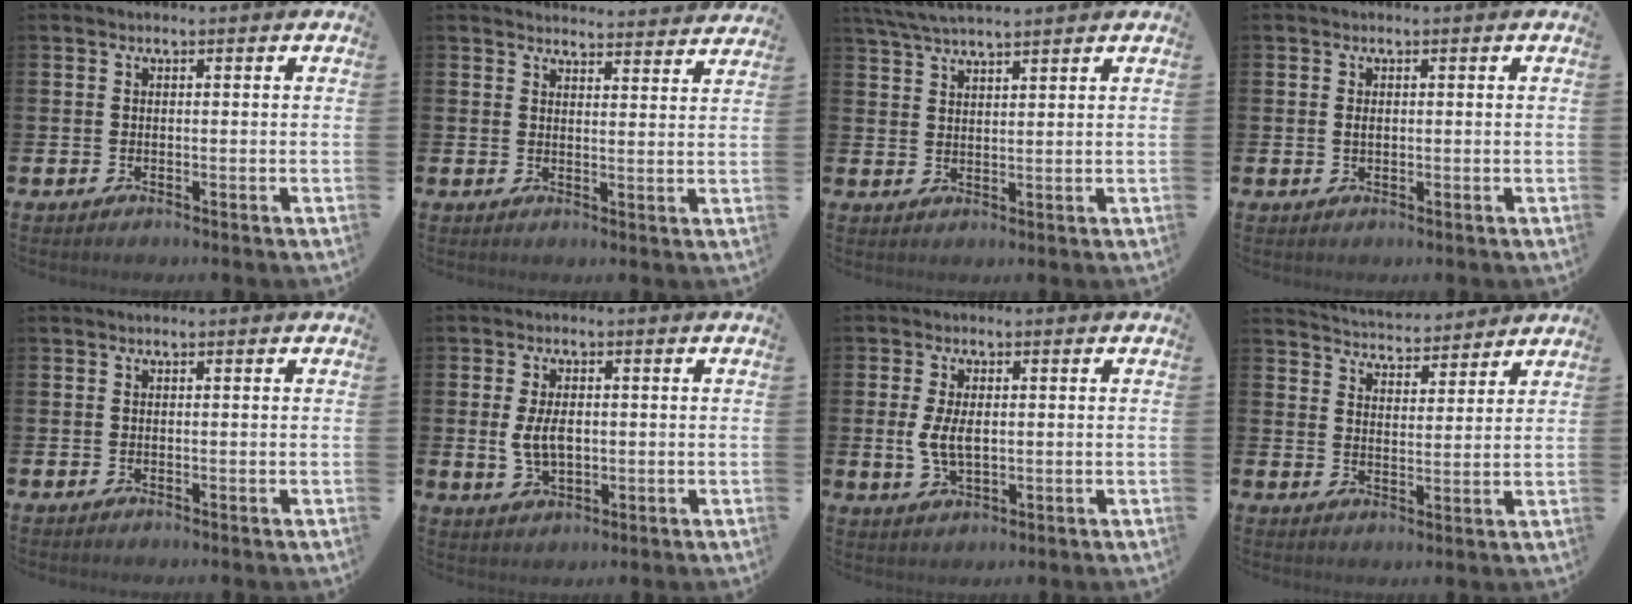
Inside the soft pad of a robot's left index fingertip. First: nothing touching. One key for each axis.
{"total": 3.6, "fx": 3.6, "fy": 0.2, "fz": 0.0, "tx": 0.001, "ty": -0.028, "tz": 0.063}
{"total": 4.7, "fx": 4.4, "fy": 0.5, "fz": 1.6, "tx": -0.049, "ty": -0.010, "tz": 0.082}
{"total": 0.8, "fx": 0.1, "fy": 0.4, "fz": 0.6, "tx": -0.010, "ty": 0.003, "tz": 0.001}
{"total": 0.0}
{"total": 4.6, "fx": 0.3, "fy": 2.6, "fz": 3.8, "tx": -0.071, "ty": 0.002, "tz": -0.001}
{"total": 4.8, "fx": 0.3, "fy": 2.5, "fz": 4.1, "tx": -0.077, "ty": 0.001, "tz": 0.001}
{"total": 4.7, "fx": 4.6, "fy": 0.8, "fz": -0.2, "tx": -0.011, "ty": -0.035, "tz": 0.081}